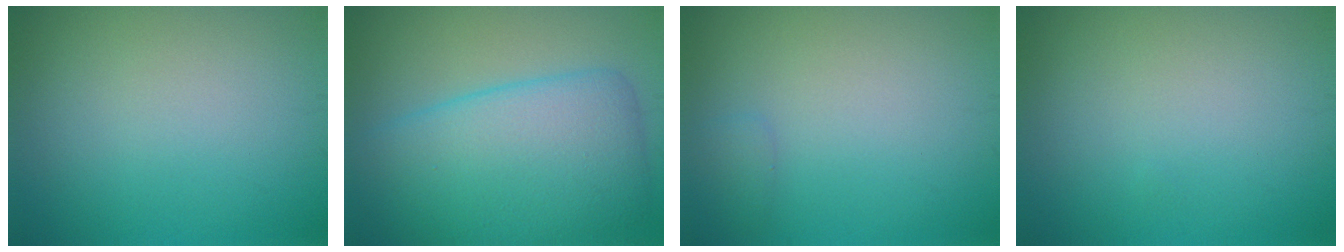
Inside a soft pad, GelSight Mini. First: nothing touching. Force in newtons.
{"total": 9.0, "press": 9.0, "slide": 0.4}
{"total": 0.7, "press": 0.7, "slide": 0.0}
{"total": 0.0}